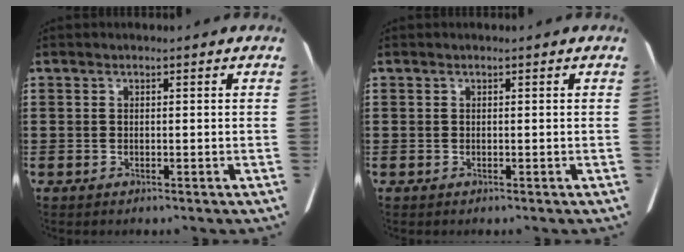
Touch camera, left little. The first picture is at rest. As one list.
[{"total": 0.0}]